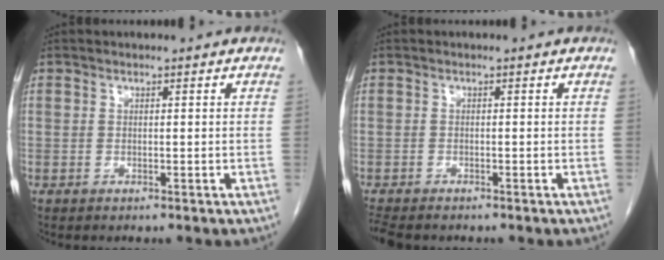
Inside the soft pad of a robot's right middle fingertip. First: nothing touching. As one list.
[{"total": 4.3, "force": [-3.7, 1.3, 1.8], "torque": [-0.031, -0.010, -0.061]}]